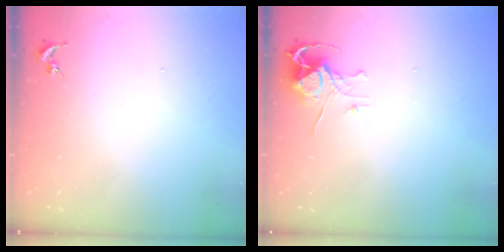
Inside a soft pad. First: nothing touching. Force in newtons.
{"total": 8.0, "press": 8.0, "slide": 0.6}